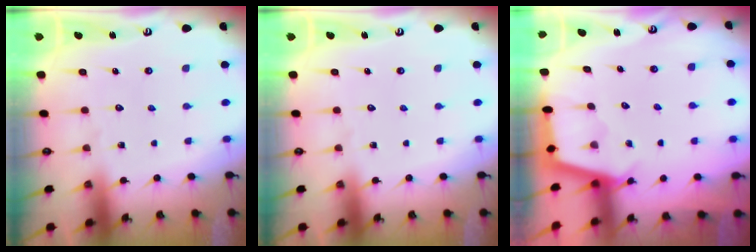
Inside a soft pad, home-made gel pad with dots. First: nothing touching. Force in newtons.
{"total": 0.0}
{"total": 2.4, "press": 2.4, "slide": 0.2}